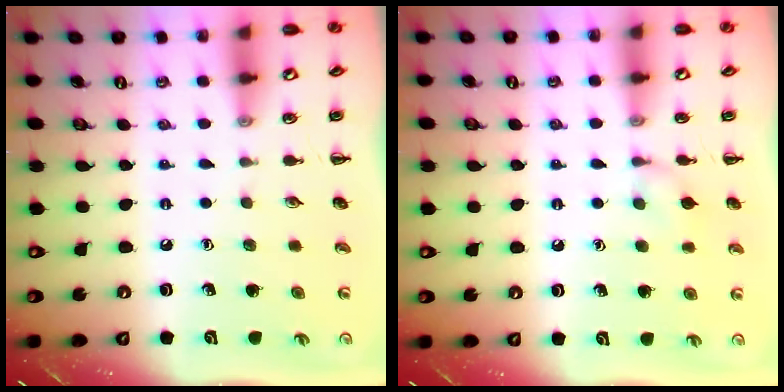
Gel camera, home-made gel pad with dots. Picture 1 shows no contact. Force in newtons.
{"total": 6.9, "press": 6.5, "slide": 2.2}